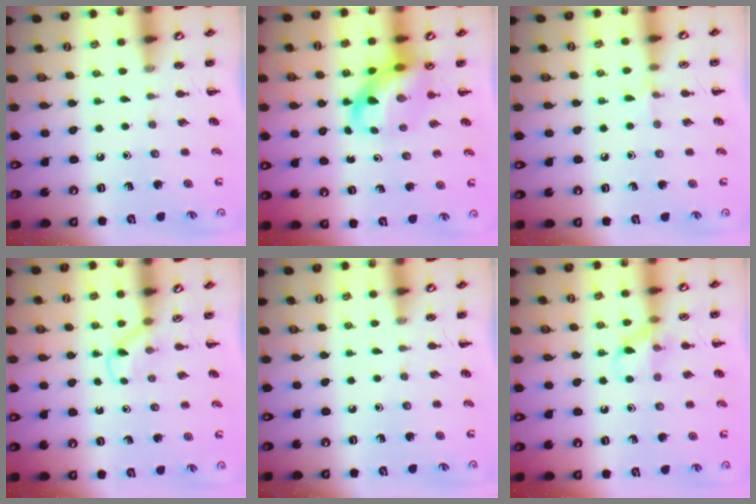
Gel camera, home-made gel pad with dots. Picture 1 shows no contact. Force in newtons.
{"total": 9.7, "press": 9.3, "slide": 2.5}
{"total": 4.1, "press": 3.8, "slide": 1.4}
{"total": 3.1, "press": 2.9, "slide": 1.1}
{"total": 0.0}
{"total": 8.2, "press": 8.1, "slide": 0.9}